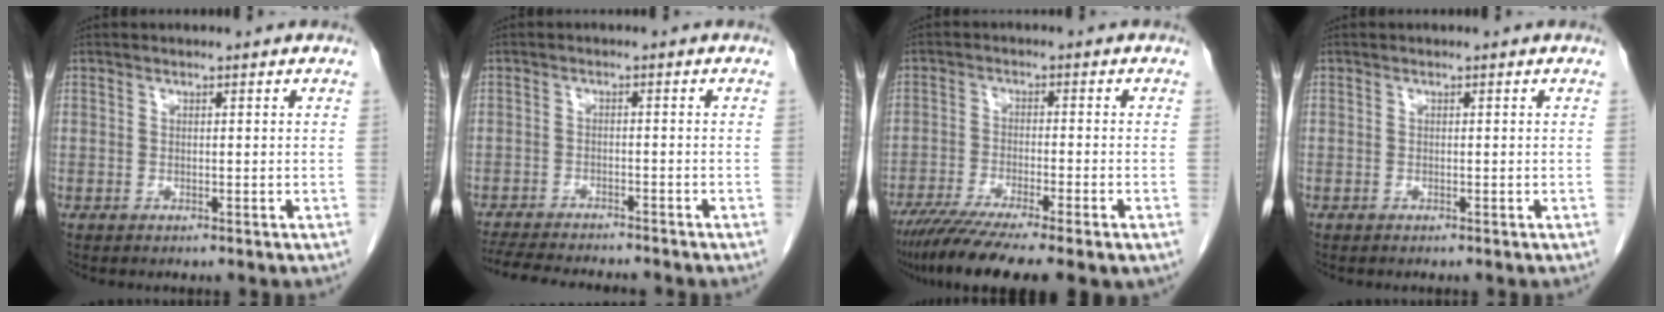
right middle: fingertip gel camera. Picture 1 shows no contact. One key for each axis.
{"total": 11.8, "fx": -10.7, "fy": 1.8, "fz": 4.7, "tx": -0.075, "ty": -0.012, "tz": -0.151}
{"total": 12.8, "fx": -9.4, "fy": 1.1, "fz": 8.6, "tx": -0.139, "ty": -0.033, "tz": -0.149}
{"total": 0.0}